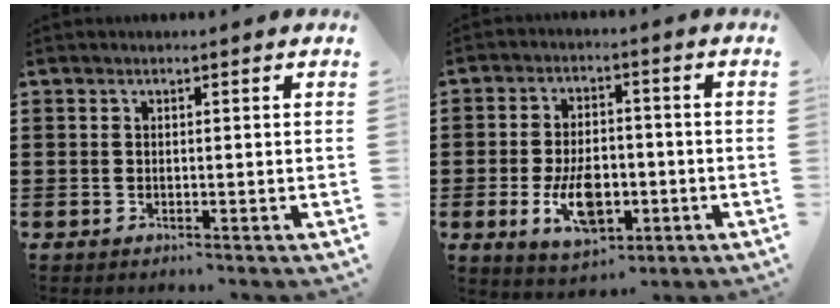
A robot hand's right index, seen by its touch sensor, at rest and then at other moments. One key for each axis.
{"total": 8.9, "fx": -2.6, "fy": 4.9, "fz": 6.9, "tx": -0.132, "ty": -0.005, "tz": -0.050}